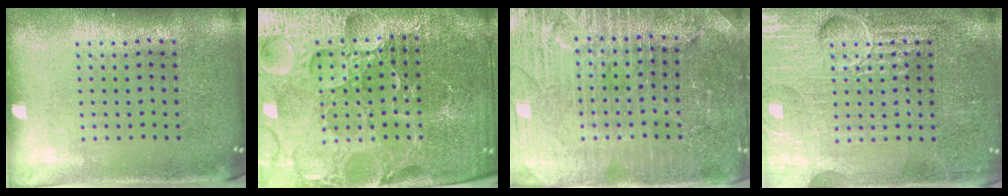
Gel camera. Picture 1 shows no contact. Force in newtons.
{"total": 6.0, "press": 5.4, "slide": 2.7}
{"total": 4.4, "press": 4.2, "slide": 1.5}
{"total": 7.1, "press": 7.1, "slide": 0.8}